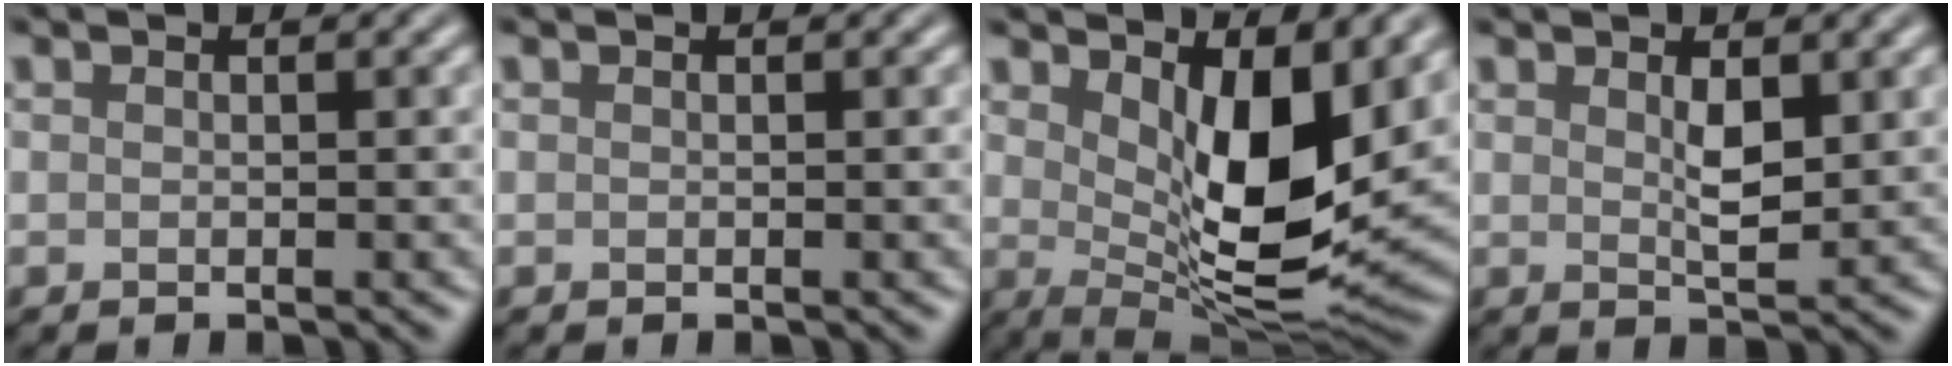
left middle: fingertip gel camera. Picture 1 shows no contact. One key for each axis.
{"total": 0.0}
{"total": 9.5, "fx": 2.3, "fy": 3.8, "fz": 8.4, "tx": -0.137, "ty": -0.024, "tz": 0.046}
{"total": 2.2, "fx": 0.9, "fy": 0.7, "fz": 1.9, "tx": -0.038, "ty": -0.006, "tz": 0.018}